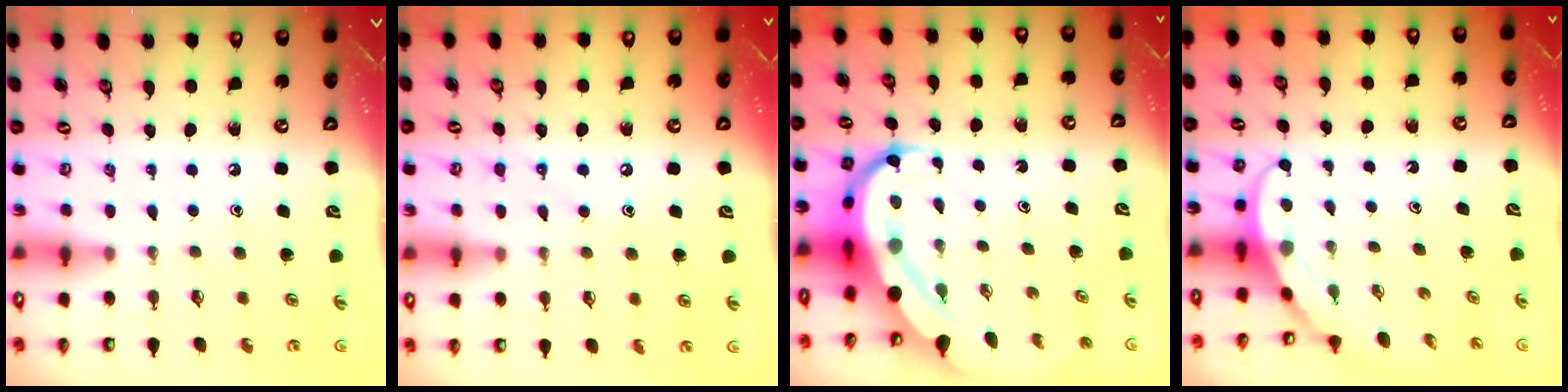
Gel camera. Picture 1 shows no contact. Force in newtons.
{"total": 7.0, "press": 6.9, "slide": 0.7}
{"total": 12.5, "press": 12.4, "slide": 1.3}
{"total": 4.0, "press": 3.9, "slide": 0.3}